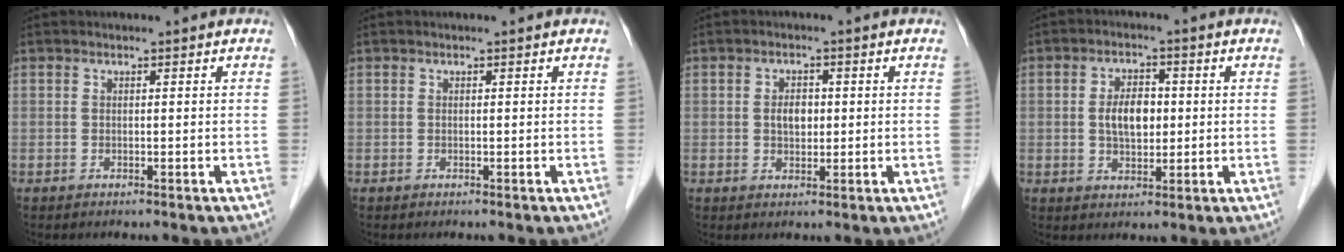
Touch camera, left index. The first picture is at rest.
{"total": 0.0}
{"total": 2.7, "force": [-0.1, 1.8, 2.1], "torque": [-0.038, -0.002, 0.002]}
{"total": 5.3, "force": [0.0, 3.0, 4.4], "torque": [-0.088, 0.002, 0.003]}